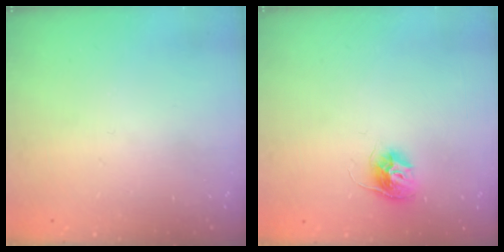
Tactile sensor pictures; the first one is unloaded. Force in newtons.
{"total": 10.0, "press": 10.0, "slide": 0.6}